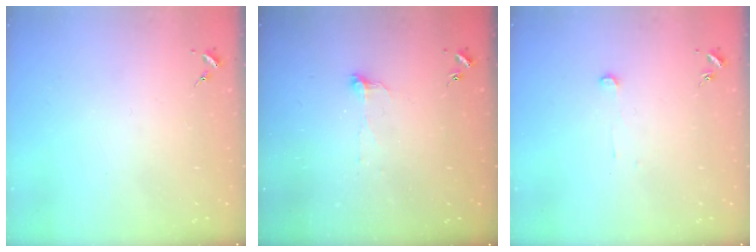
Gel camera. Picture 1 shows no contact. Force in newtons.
{"total": 5.1, "press": 5.1, "slide": 0.4}
{"total": 3.2, "press": 3.2, "slide": 0.1}